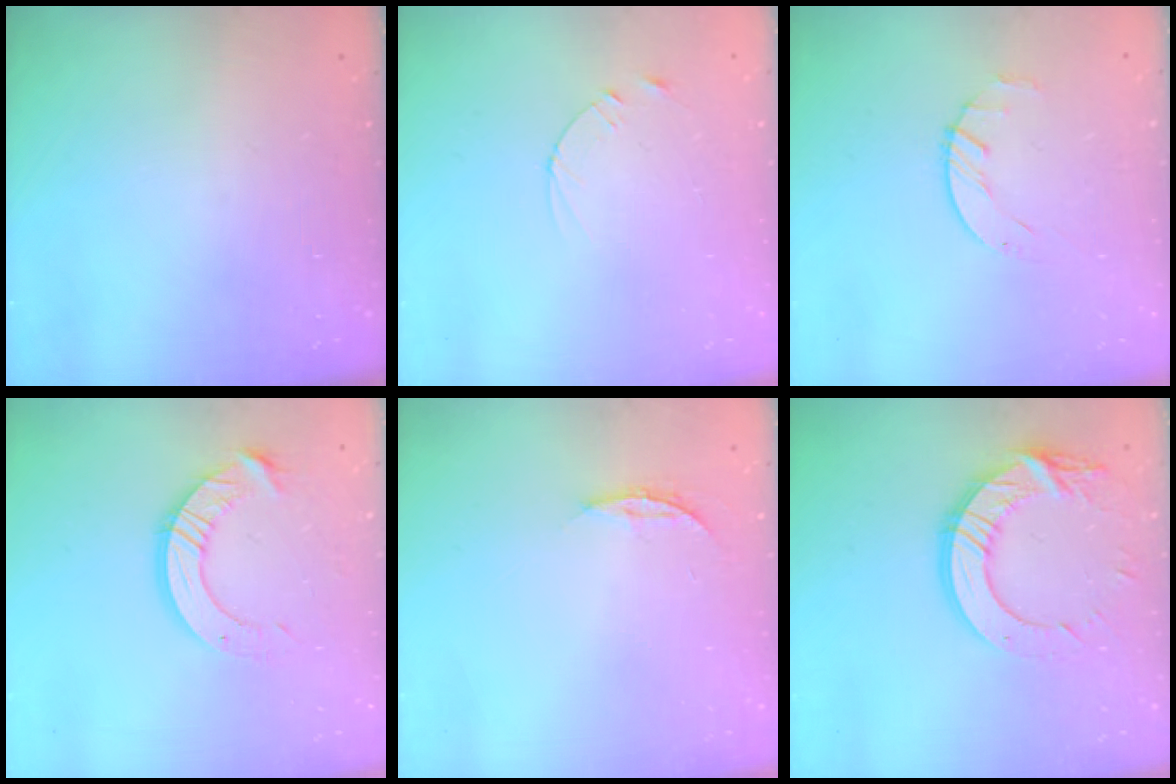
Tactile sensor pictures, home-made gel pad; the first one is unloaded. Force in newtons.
{"total": 2.4, "press": 2.3, "slide": 0.2}
{"total": 1.6, "press": 1.6, "slide": 0.3}
{"total": 10.1, "press": 10.1, "slide": 0.9}
{"total": 3.8, "press": 3.8, "slide": 0.3}
{"total": 15.2, "press": 15.1, "slide": 1.5}